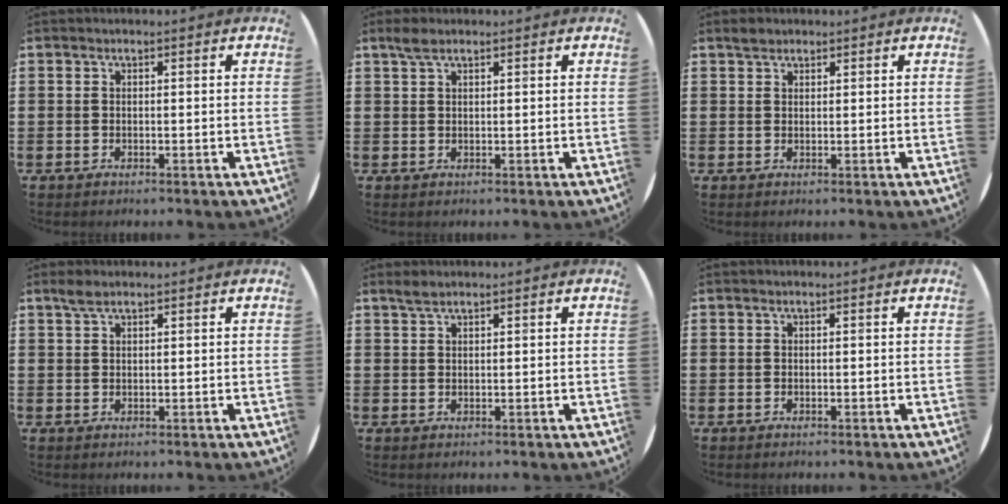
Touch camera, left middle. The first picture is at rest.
{"total": 1.9, "force": [1.4, 0.7, 1.1], "torque": [-0.024, 0.005, 0.025]}
{"total": 1.3, "force": [1.1, 0.5, 0.1], "torque": [0.004, 0.000, 0.021]}
{"total": 1.7, "force": [1.3, 0.5, 0.9], "torque": [-0.019, 0.005, 0.023]}
{"total": 1.5, "force": [1.3, 0.3, 0.6], "torque": [-0.014, 0.002, 0.025]}
{"total": 0.0}